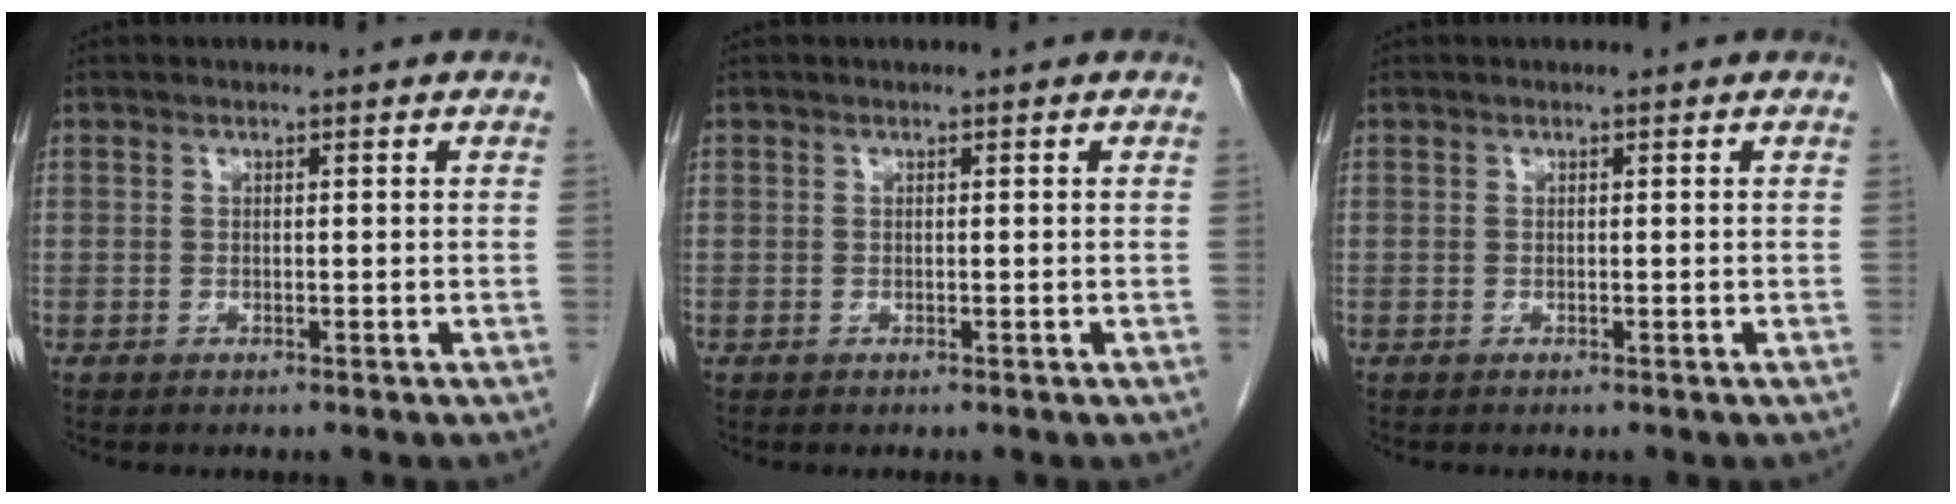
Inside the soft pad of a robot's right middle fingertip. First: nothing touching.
{"total": 0.0}
{"total": 0.0}